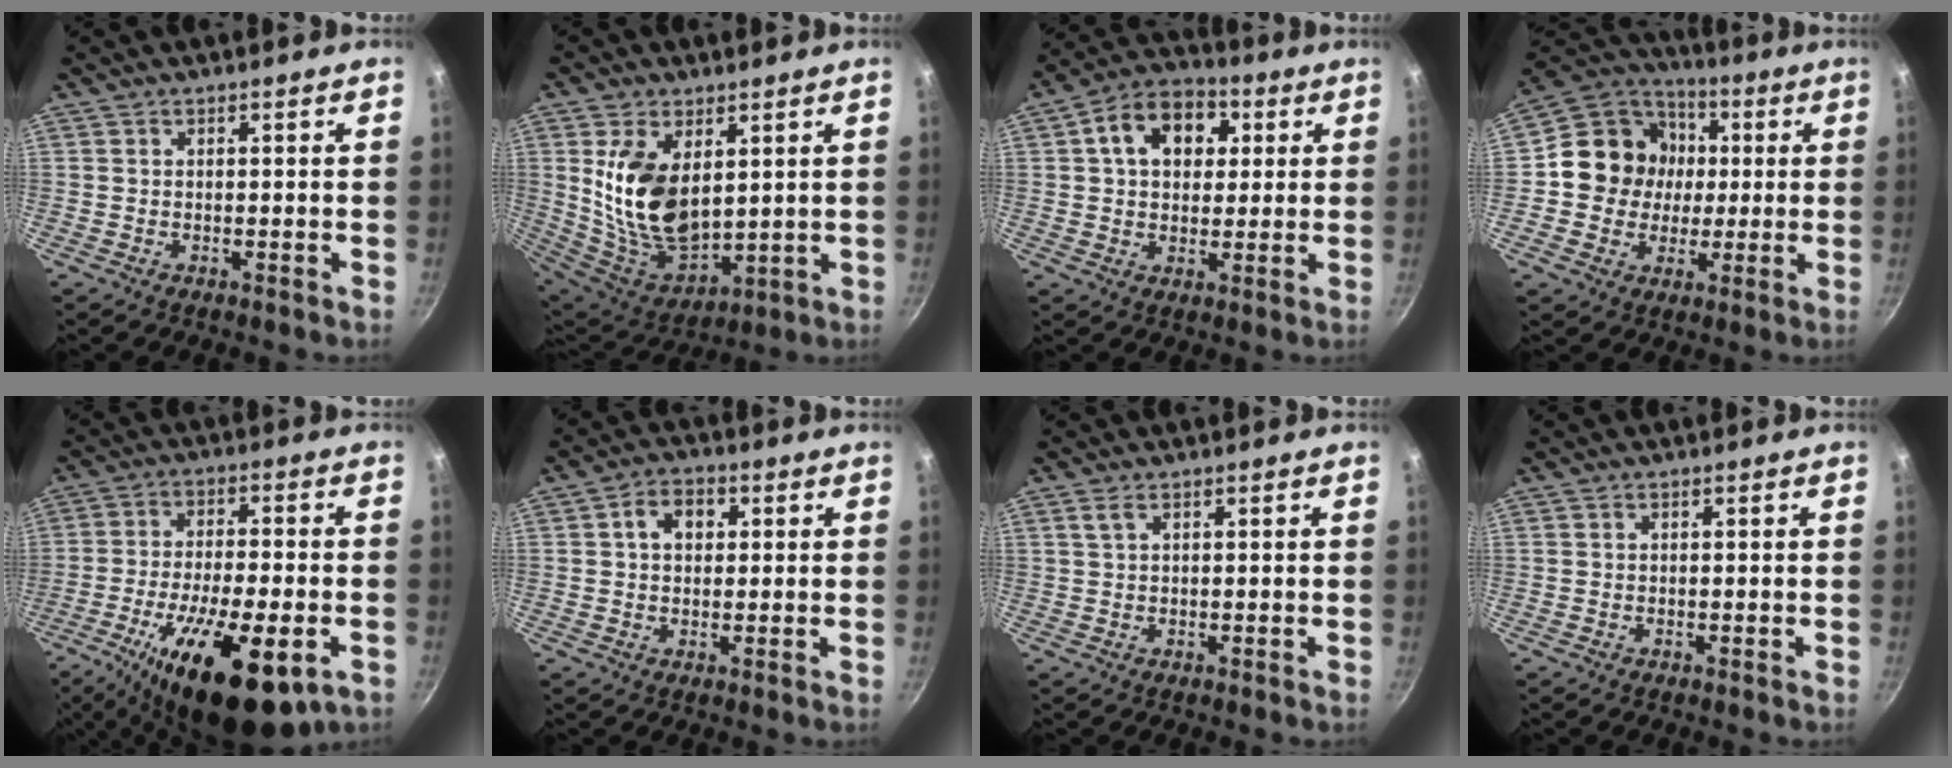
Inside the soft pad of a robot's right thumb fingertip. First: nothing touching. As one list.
[{"total": 16.0, "force": [3.6, 9.4, 12.3], "torque": [-0.210, -0.038, 0.088]}, {"total": 12.7, "force": [3.5, 9.2, 8.0], "torque": [-0.098, 0.014, 0.040]}, {"total": 14.5, "force": [0.8, 13.2, 5.9], "torque": [-0.067, 0.021, 0.001]}, {"total": 21.3, "force": [-9.0, 7.5, 17.8], "torque": [-0.285, 0.006, -0.141]}, {"total": 5.8, "force": [1.3, 4.3, 3.6], "torque": [-0.035, 0.010, 0.013]}, {"total": 1.4, "force": [0.7, 0.5, 1.0], "torque": [-0.021, 0.002, 0.016]}, {"total": 0.0}]